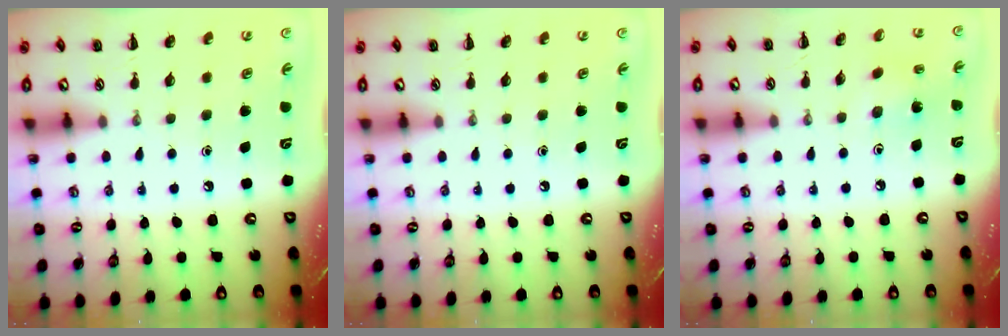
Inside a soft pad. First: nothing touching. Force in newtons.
{"total": 0.0}
{"total": 1.8, "press": 1.6, "slide": 0.6}